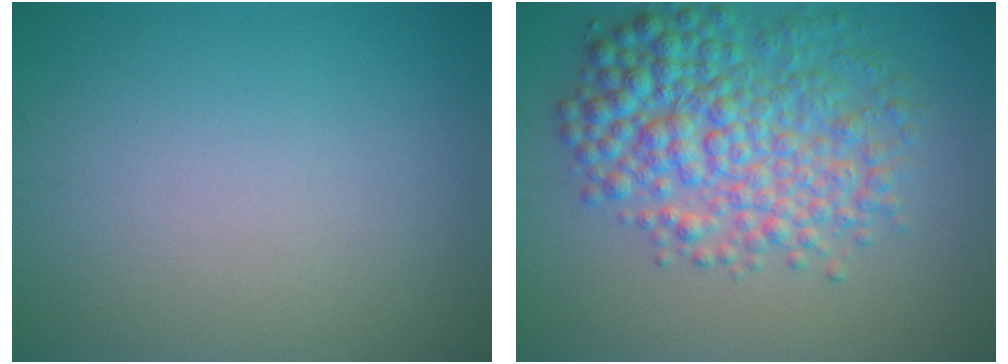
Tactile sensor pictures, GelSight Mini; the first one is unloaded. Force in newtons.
{"total": 7.2, "press": 7.2, "slide": 0.0}